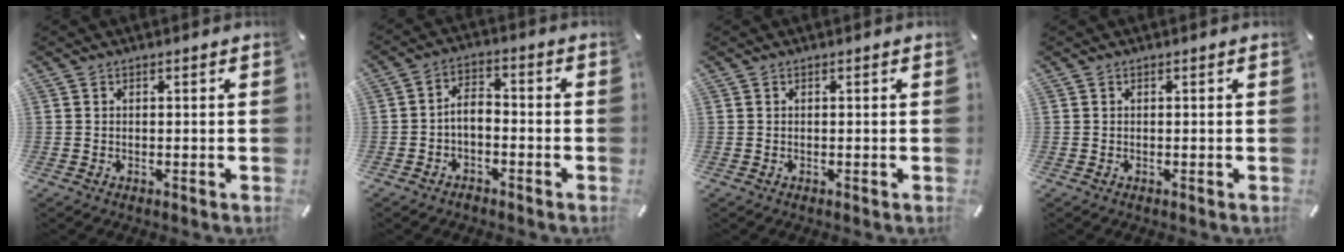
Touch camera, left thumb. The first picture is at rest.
{"total": 4.4, "force": [-2.1, 2.7, 2.7], "torque": [-0.055, 0.012, -0.043]}
{"total": 0.0}
{"total": 0.0}